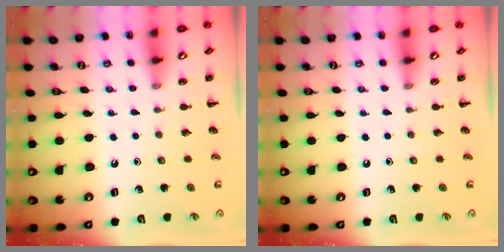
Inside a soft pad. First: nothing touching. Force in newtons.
{"total": 0.0}